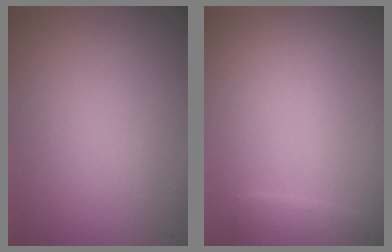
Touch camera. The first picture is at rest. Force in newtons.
{"total": 1.5, "press": 1.4, "slide": 0.1}